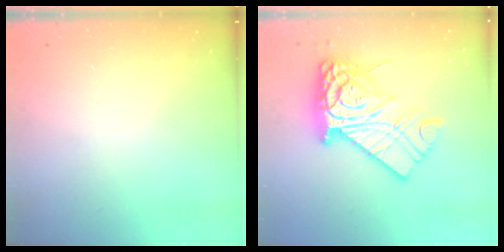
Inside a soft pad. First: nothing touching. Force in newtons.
{"total": 18.8, "press": 18.7, "slide": 1.5}